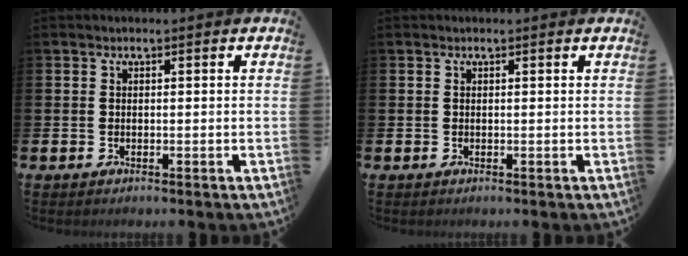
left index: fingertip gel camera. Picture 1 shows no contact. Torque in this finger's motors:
{"motor_torque": [0.99, -1.15, 0.07, 0.00]}